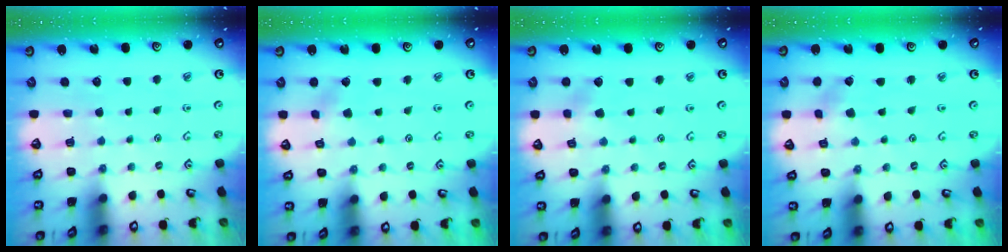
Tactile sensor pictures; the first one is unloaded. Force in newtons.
{"total": 2.2, "press": 2.2, "slide": 0.1}
{"total": 3.7, "press": 3.7, "slide": 0.5}
{"total": 2.0, "press": 2.0, "slide": 0.4}